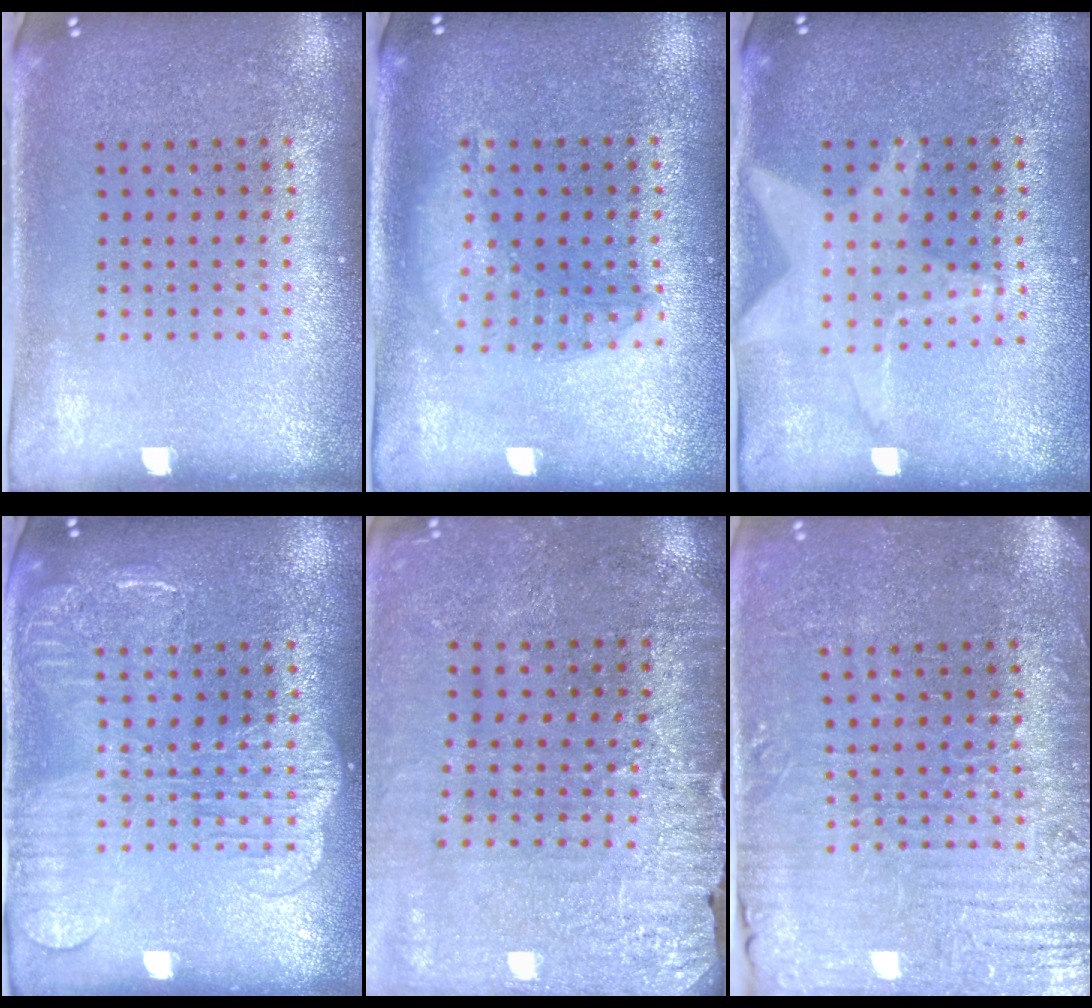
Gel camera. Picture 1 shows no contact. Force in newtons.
{"total": 1.4, "press": 1.3, "slide": 0.4}
{"total": 1.2, "press": 1.2, "slide": 0.2}
{"total": 2.0, "press": 2.0, "slide": 0.4}
{"total": 3.0, "press": 3.0, "slide": 0.2}
{"total": 3.8, "press": 3.6, "slide": 1.2}